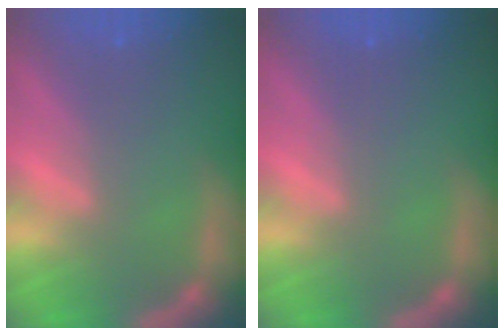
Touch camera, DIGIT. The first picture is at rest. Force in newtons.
{"total": 0.0}